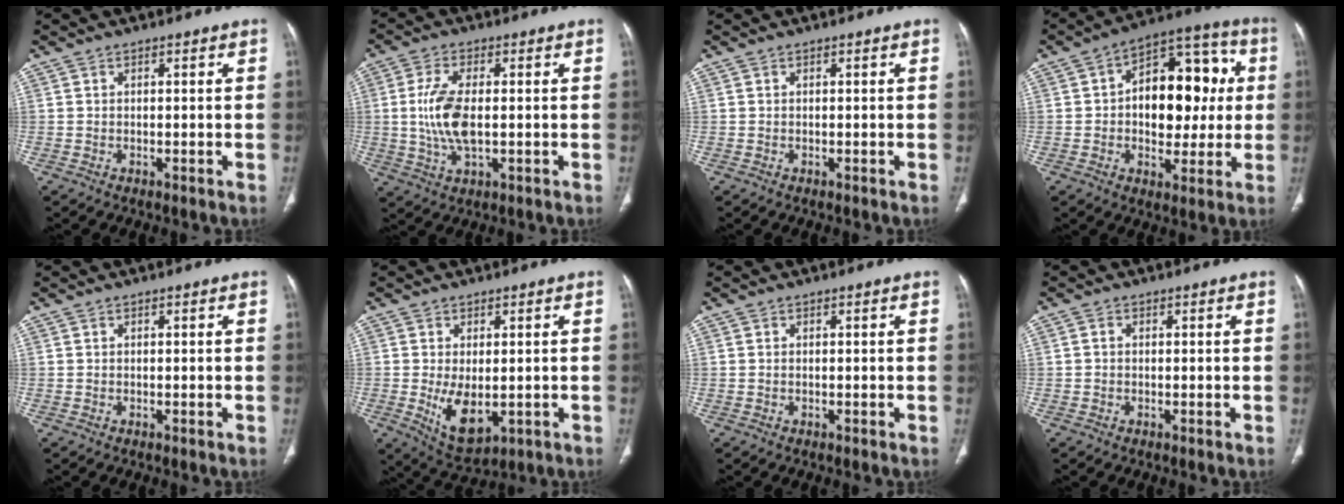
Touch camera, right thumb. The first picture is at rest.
{"total": 9.0, "force": [0.0, 3.9, 8.1], "torque": [-0.181, -0.005, 0.004]}
{"total": 0.0}
{"total": 18.2, "force": [1.5, 11.2, 14.3], "torque": [-0.152, 0.032, 0.023]}
{"total": 0.0}
{"total": 7.6, "force": [-1.1, 4.0, 6.4], "torque": [-0.101, -0.021, -0.001]}
{"total": 0.0}
{"total": 0.8, "force": [0.0, 0.7, 0.4], "torque": [-0.007, 0.002, -0.003]}